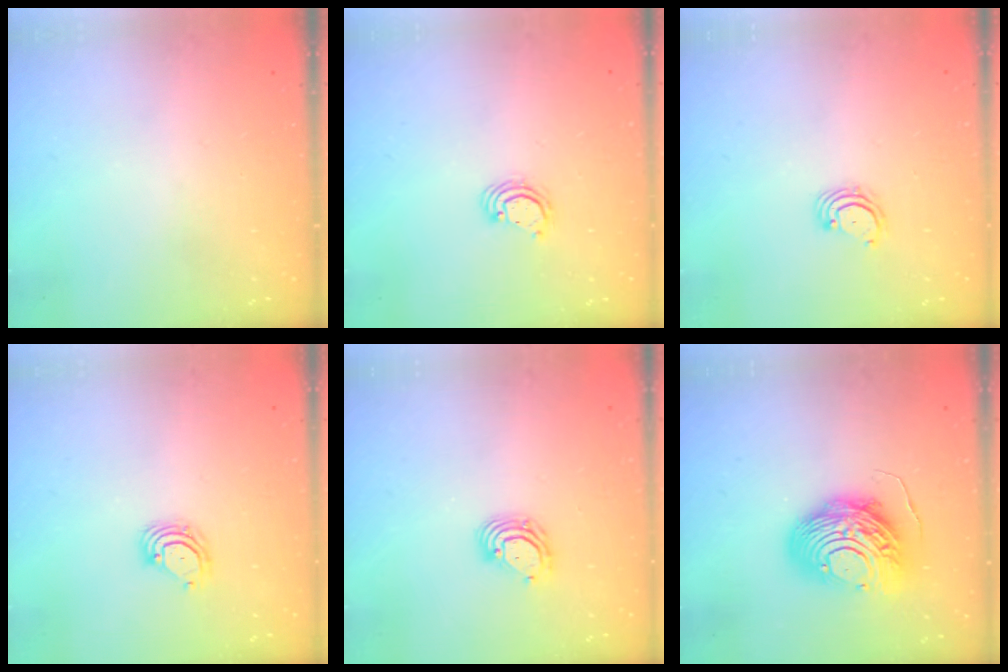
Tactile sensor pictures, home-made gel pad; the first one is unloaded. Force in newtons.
{"total": 2.2, "press": 2.2, "slide": 0.2}
{"total": 2.6, "press": 2.6, "slide": 0.3}
{"total": 3.9, "press": 3.9, "slide": 0.3}
{"total": 6.2, "press": 6.1, "slide": 0.9}
{"total": 13.7, "press": 13.6, "slide": 1.4}